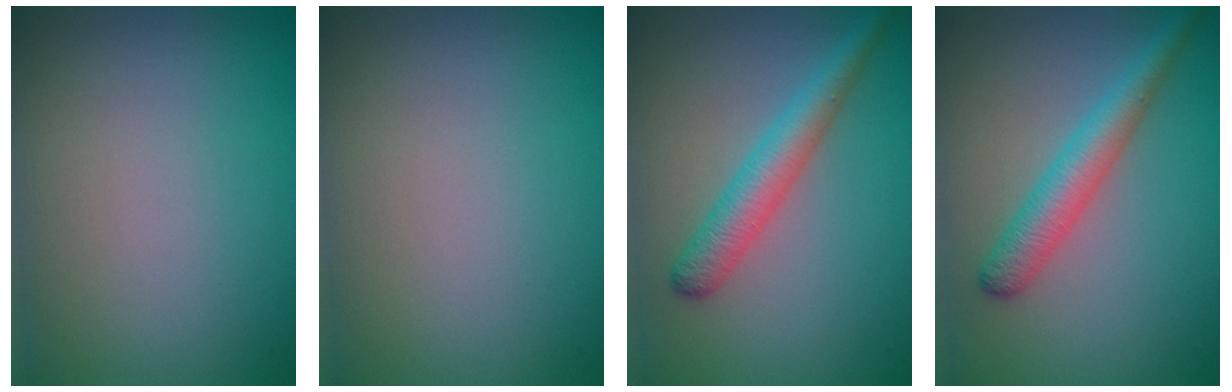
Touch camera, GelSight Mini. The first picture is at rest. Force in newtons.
{"total": 0.0}
{"total": 2.8, "press": 2.8, "slide": 0.2}
{"total": 2.8, "press": 2.8, "slide": 0.2}